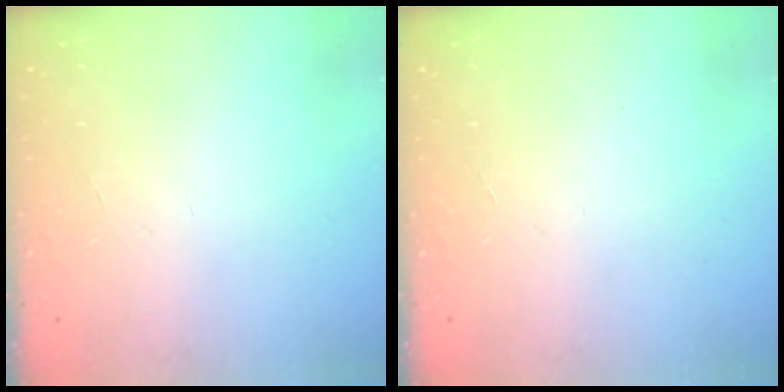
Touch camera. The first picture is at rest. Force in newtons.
{"total": 0.0}